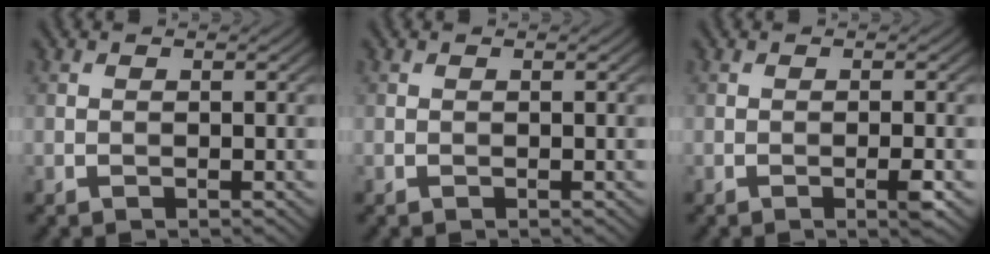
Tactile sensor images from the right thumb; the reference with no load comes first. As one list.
[{"total": 0.0}, {"total": 1.6, "force": [-0.6, 0.0, 1.5], "torque": [-0.025, 0.002, -0.012]}]